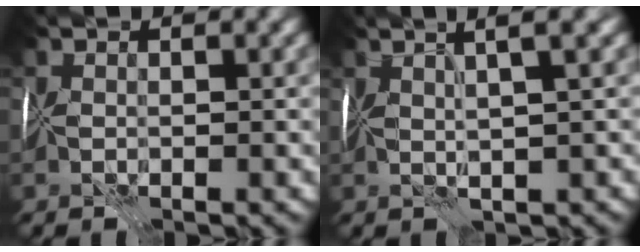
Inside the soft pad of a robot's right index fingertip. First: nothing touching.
{"total": 3.5, "force": [1.8, 0.2, 3.1], "torque": [-0.037, 0.014, 0.024]}